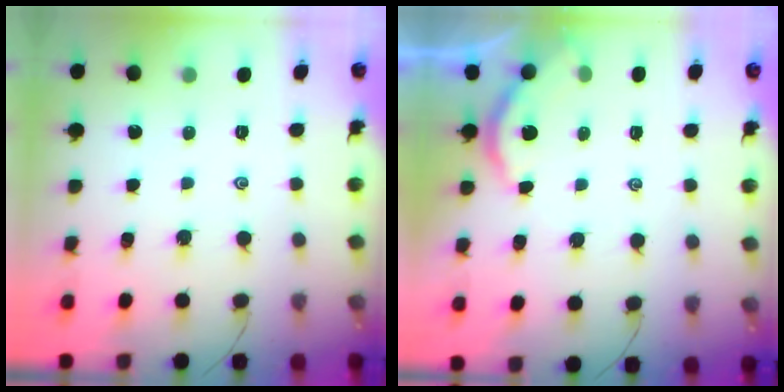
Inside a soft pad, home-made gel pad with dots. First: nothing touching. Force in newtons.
{"total": 4.3, "press": 4.3, "slide": 0.3}